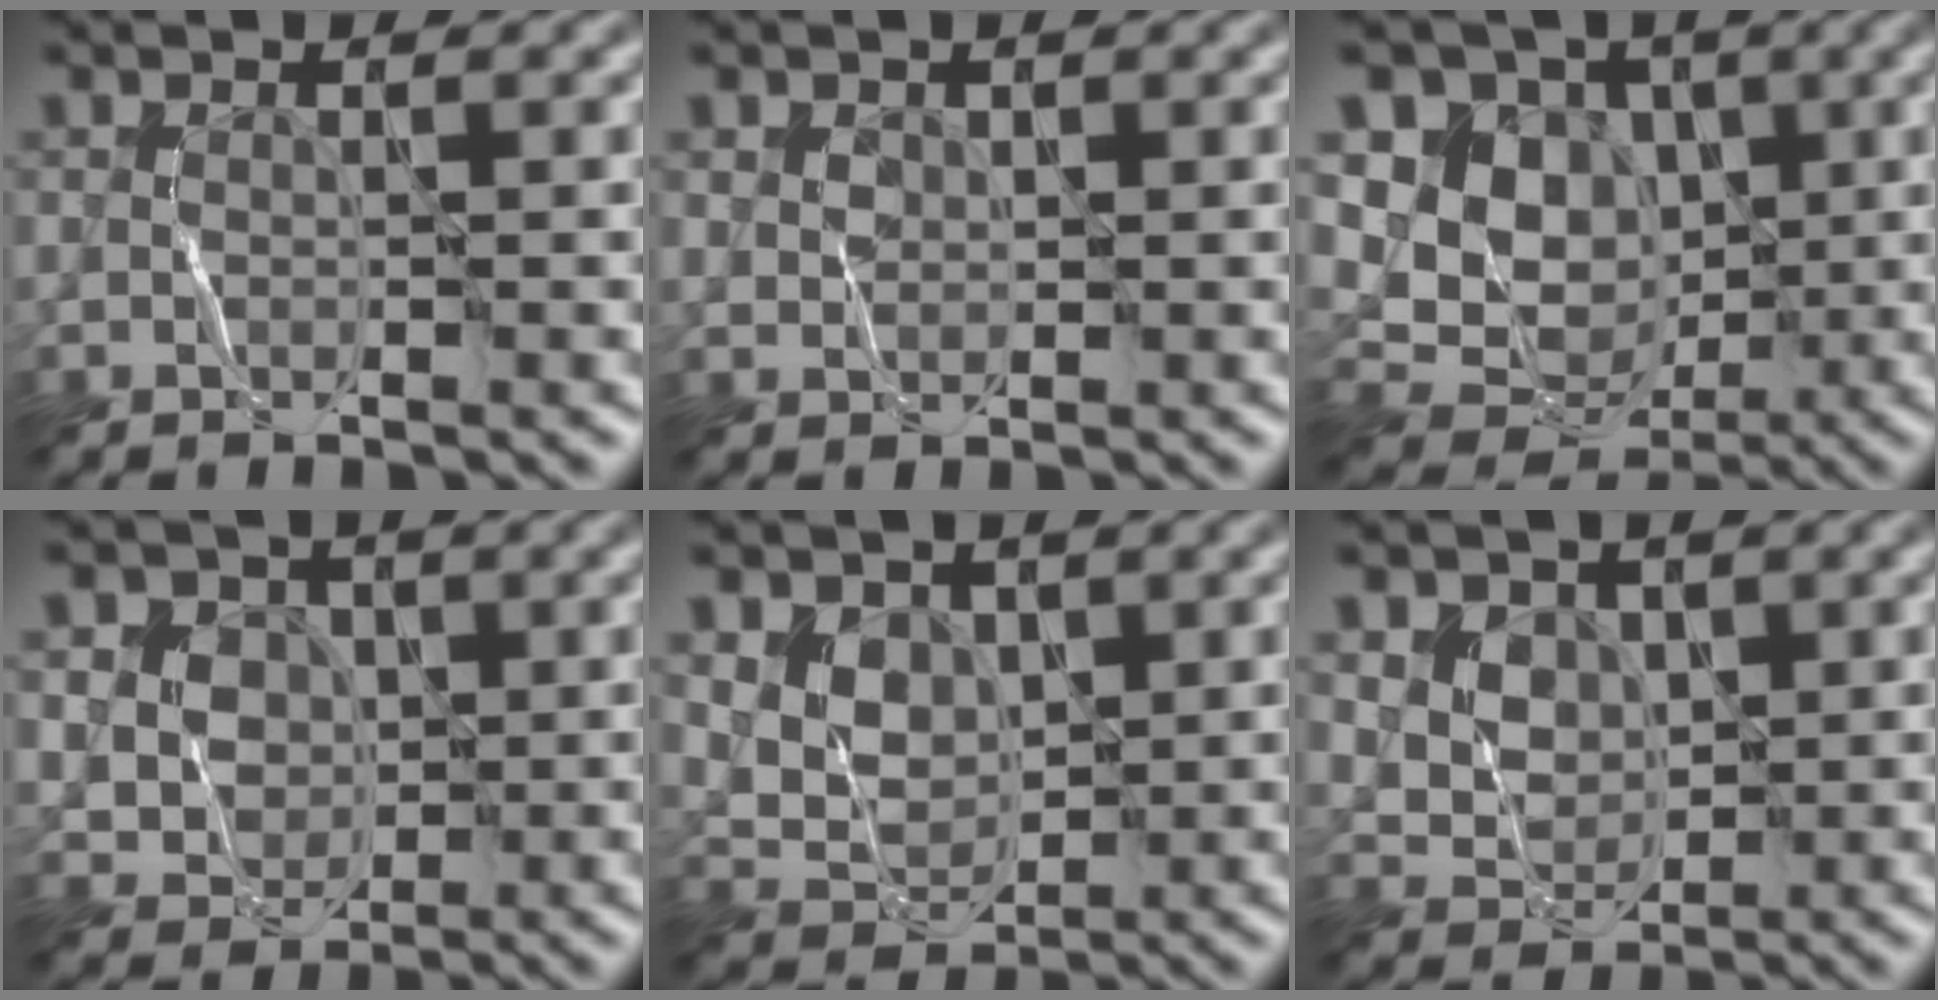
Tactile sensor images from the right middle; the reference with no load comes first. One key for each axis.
{"total": 0.6, "fx": 0.4, "fy": 0.4, "fz": -0.3, "tx": -0.004, "ty": 0.002, "tz": 0.014}
{"total": 7.2, "fx": 2.5, "fy": 6.2, "fz": 2.6, "tx": -0.056, "ty": 0.005, "tz": 0.046}
{"total": 2.8, "fx": 1.0, "fy": 2.6, "fz": 0.1, "tx": -0.014, "ty": -0.003, "tz": 0.028}
{"total": 2.5, "fx": 1.5, "fy": 2.0, "fz": 0.5, "tx": -0.019, "ty": -0.002, "tz": 0.035}
{"total": 2.6, "fx": 1.6, "fy": 2.0, "fz": 0.3, "tx": -0.021, "ty": -0.001, "tz": 0.034}